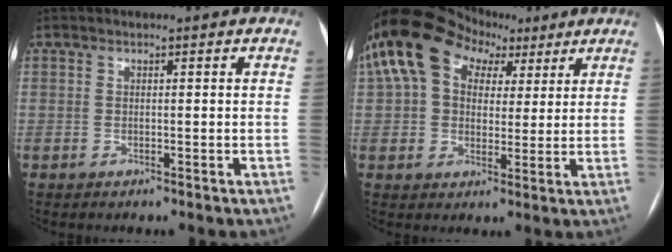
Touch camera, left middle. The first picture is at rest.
{"total": 14.9, "force": [6.7, 10.4, 8.4], "torque": [-0.180, 0.067, 0.115]}